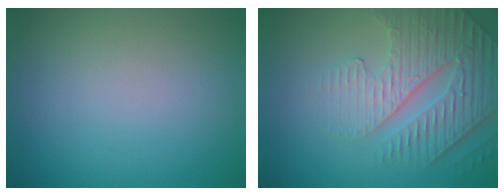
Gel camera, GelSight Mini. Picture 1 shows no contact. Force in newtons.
{"total": 4.2, "press": 4.0, "slide": 1.3}